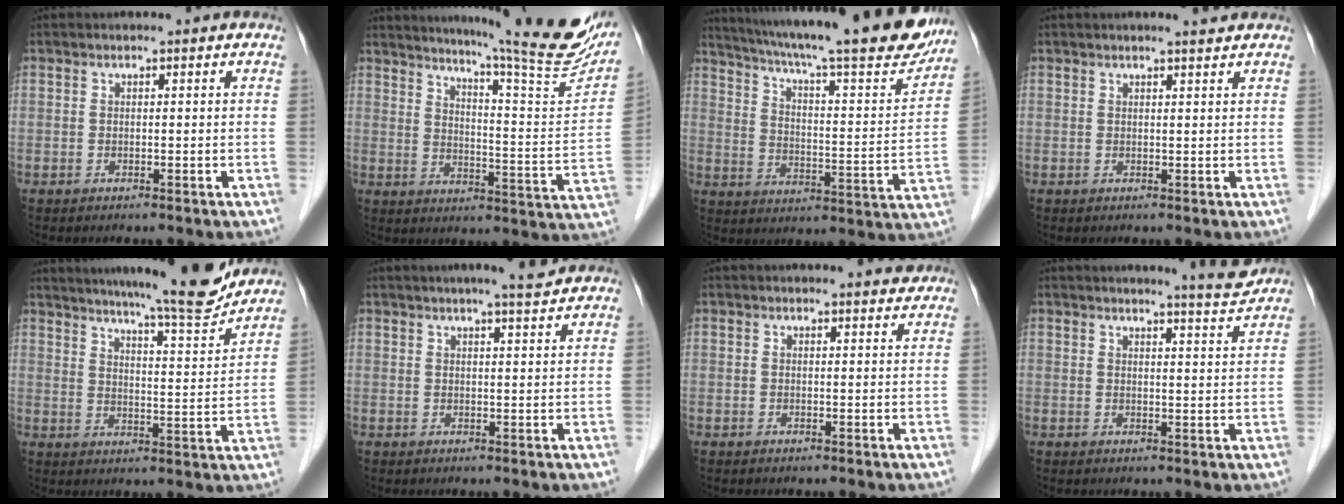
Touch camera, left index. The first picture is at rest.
{"total": 21.7, "force": [18.7, -0.2, 11.1], "torque": [-0.161, -0.071, 0.238]}
{"total": 27.1, "force": [23.2, 2.9, 13.8], "torque": [-0.224, -0.031, 0.310]}
{"total": 2.2, "force": [2.0, -0.2, 0.9], "torque": [-0.013, 0.002, 0.028]}
{"total": 14.9, "force": [13.5, 0.1, 6.3], "torque": [-0.096, -0.018, 0.183]}
{"total": 4.7, "force": [4.1, -0.5, 2.3], "torque": [-0.038, 0.004, 0.056]}
{"total": 2.3, "force": [2.3, 0.2, 0.4], "torque": [-0.010, -0.002, 0.024]}
{"total": 4.8, "force": [4.6, -1.3, 0.8], "torque": [-0.026, -0.026, 0.061]}